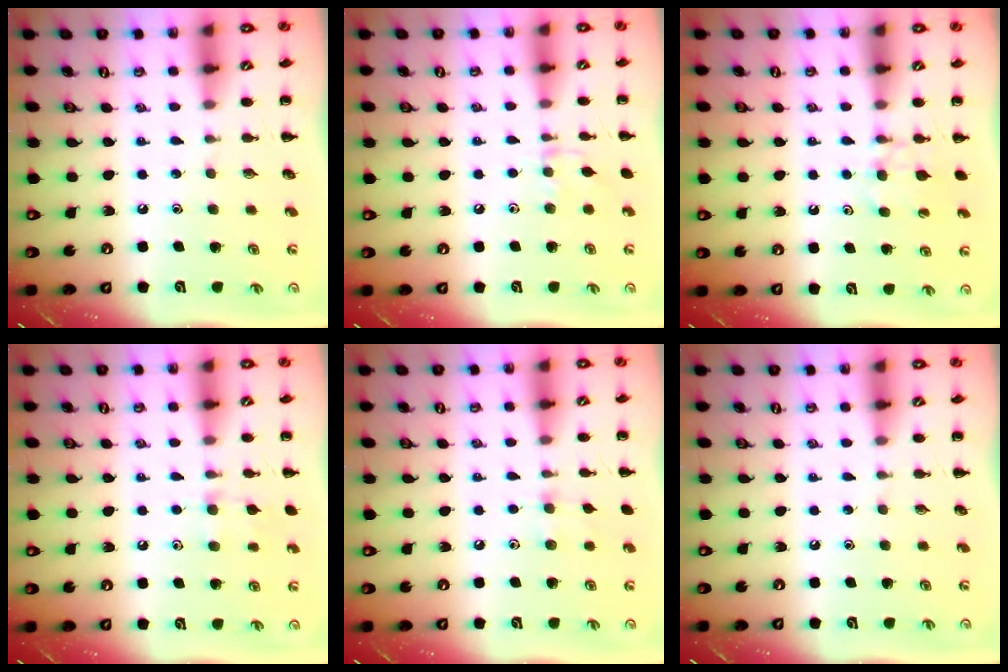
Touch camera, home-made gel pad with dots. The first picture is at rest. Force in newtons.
{"total": 6.3, "press": 6.0, "slide": 1.8}
{"total": 8.9, "press": 8.7, "slide": 1.7}
{"total": 8.0, "press": 7.6, "slide": 2.7}
{"total": 6.6, "press": 6.3, "slide": 2.0}
{"total": 0.0}